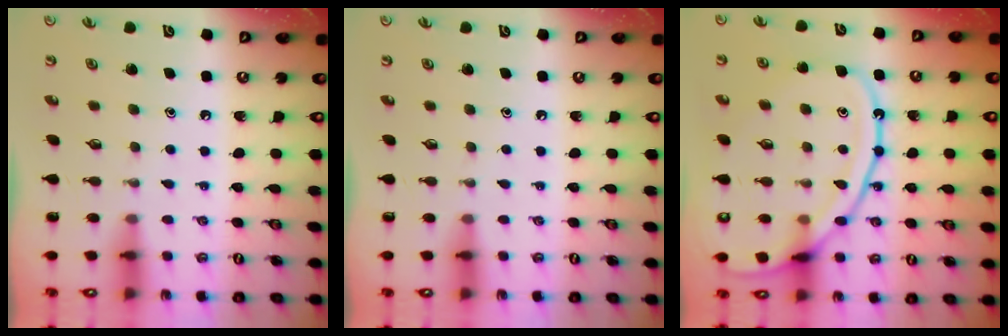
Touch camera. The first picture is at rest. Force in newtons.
{"total": 0.0}
{"total": 15.7, "press": 15.6, "slide": 1.4}